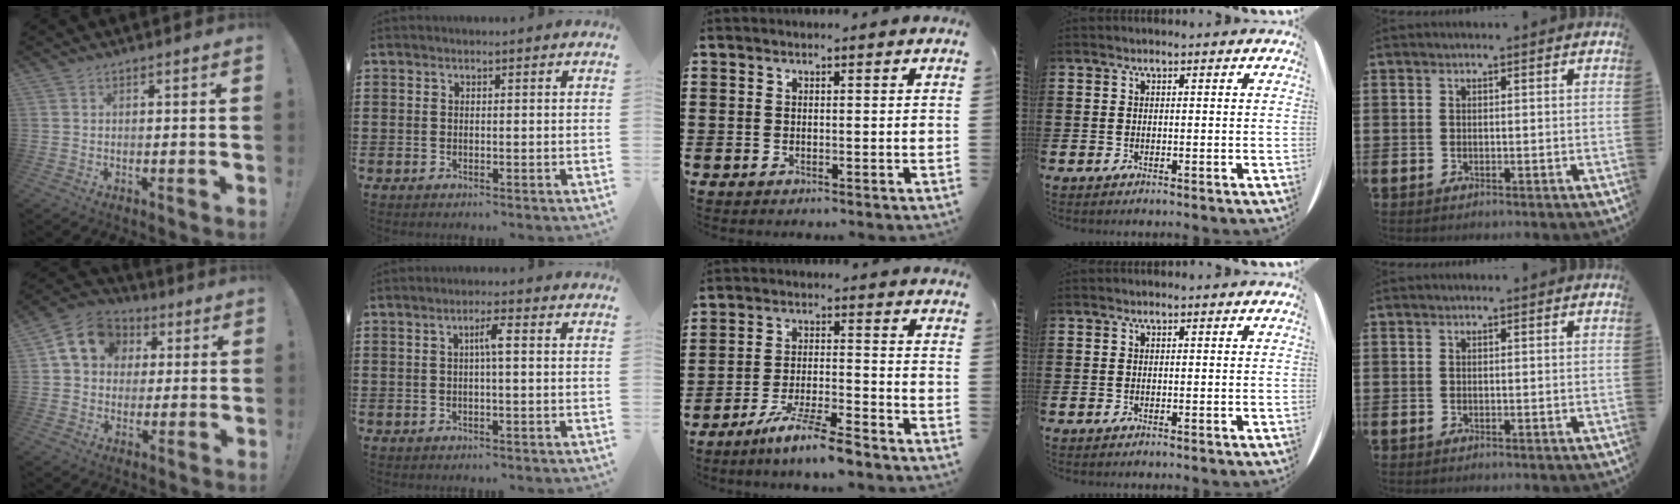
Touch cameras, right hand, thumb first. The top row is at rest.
{"thumb": {"total": 12.9, "force": [4.2, 10.7, 5.8], "torque": [-0.074, -0.010, 0.084]}, "index": {"total": 2.7, "force": [0.1, 0.1, 2.7], "torque": [-0.051, 0.002, -0.002]}, "middle": {"total": 7.0, "force": [-6.0, -0.1, 3.6], "torque": [-0.077, -0.009, -0.115]}}